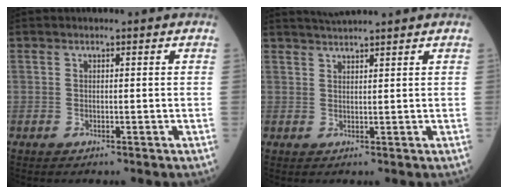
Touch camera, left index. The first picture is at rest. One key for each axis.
{"total": 3.9, "fx": 3.7, "fy": -0.5, "fz": 1.3, "tx": -0.021, "ty": 0.026, "tz": 0.066}